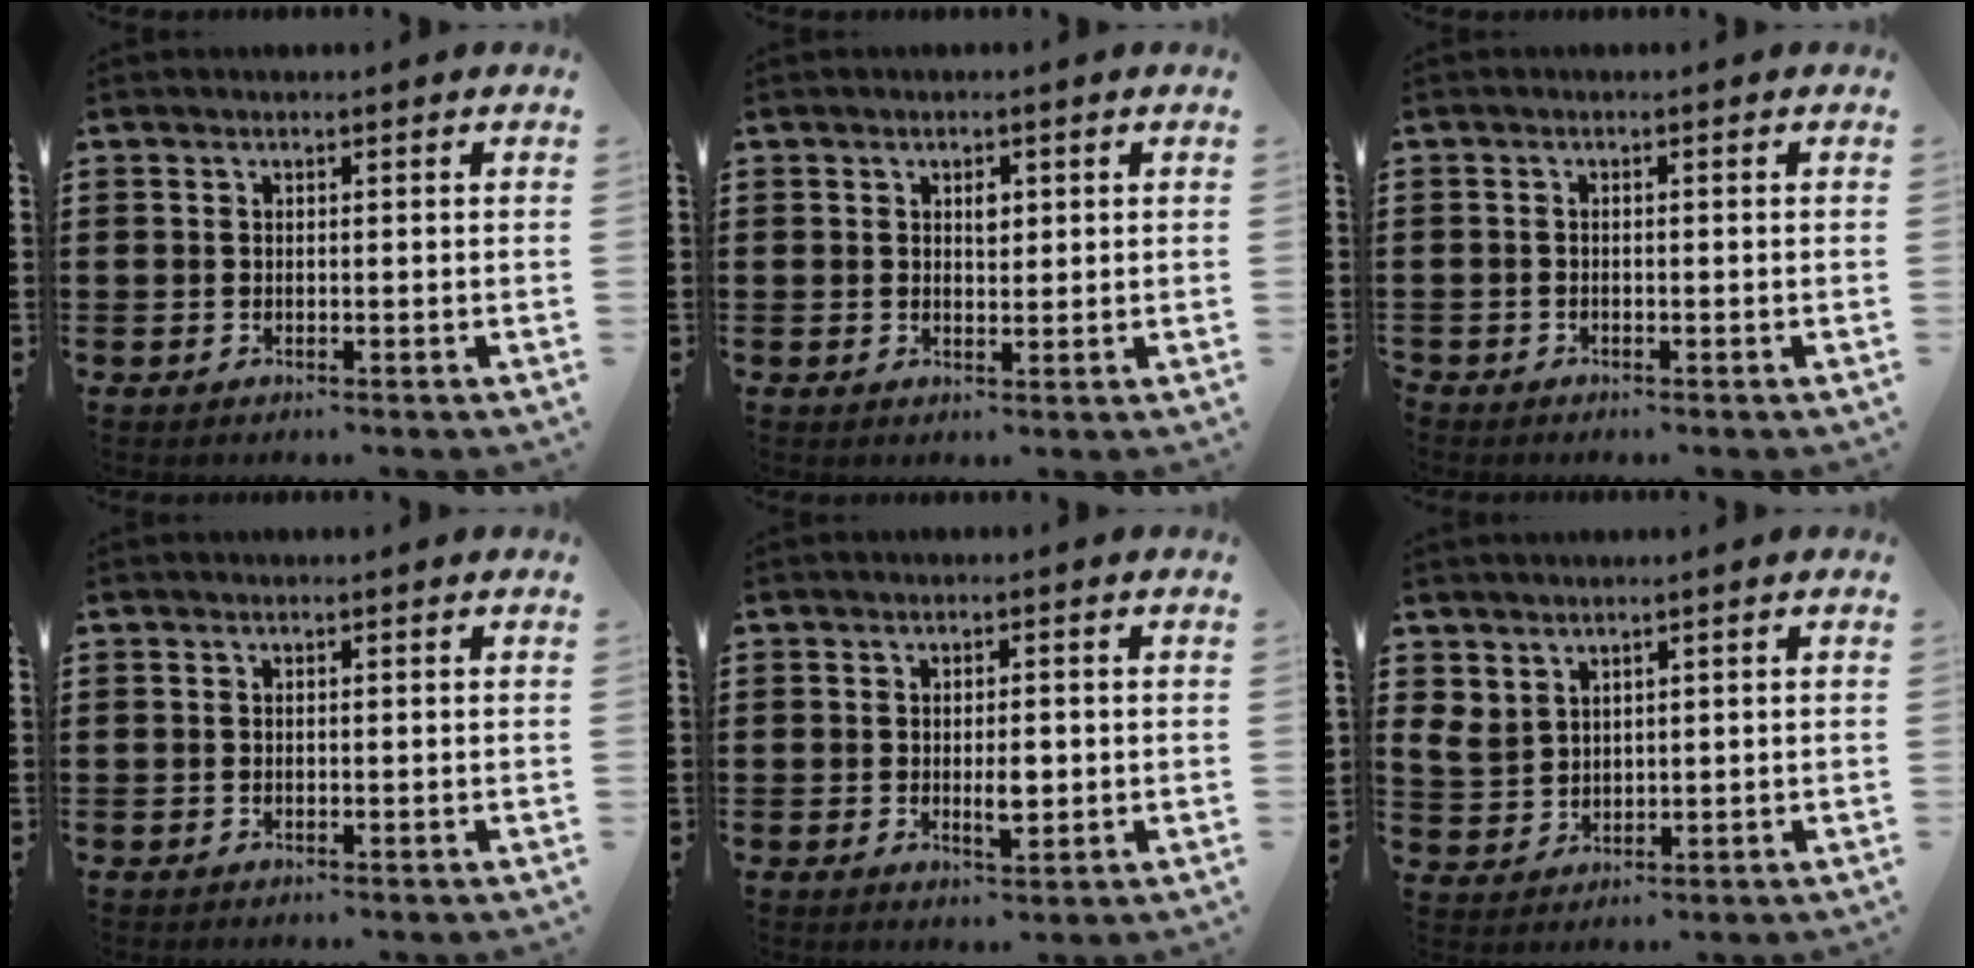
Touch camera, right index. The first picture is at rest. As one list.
[{"total": 2.0, "force": [0.8, 1.1, 1.4], "torque": [-0.014, -0.001, 0.009]}, {"total": 0.6, "force": [-0.6, 0.2, 0.1], "torque": [-0.003, -0.001, -0.013]}, {"total": 0.0}, {"total": 3.2, "force": [-0.3, 1.1, 3.0], "torque": [-0.053, 0.000, -0.005]}, {"total": 3.4, "force": [2.3, 2.3, 1.1], "torque": [-0.040, 0.005, 0.042]}]